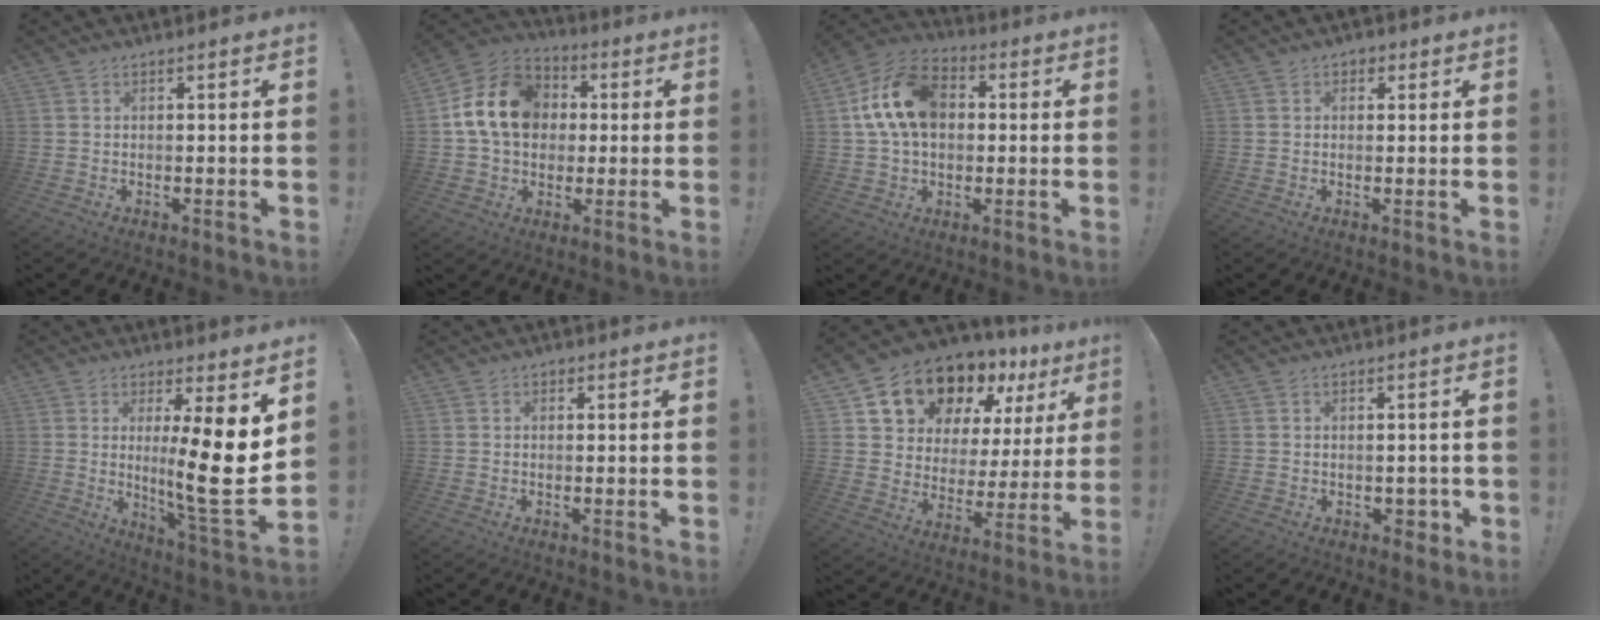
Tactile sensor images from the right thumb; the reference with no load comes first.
{"total": 16.8, "force": [2.5, 13.3, 9.9], "torque": [-0.162, 0.015, 0.054]}
{"total": 17.0, "force": [3.0, 12.0, 11.6], "torque": [-0.198, 0.013, 0.060]}
{"total": 1.9, "force": [0.6, 1.6, 0.8], "torque": [-0.003, -0.001, 0.008]}
{"total": 15.8, "force": [1.1, 1.2, 15.7], "torque": [-0.245, -0.036, 0.014]}
{"total": 0.6, "force": [0.2, 0.6, 0.1], "torque": [0.005, -0.001, 0.003]}
{"total": 15.1, "force": [11.9, 7.7, 5.0], "torque": [-0.079, -0.098, 0.223]}
{"total": 3.2, "force": [-0.3, 2.7, 1.8], "torque": [-0.017, 0.005, -0.003]}